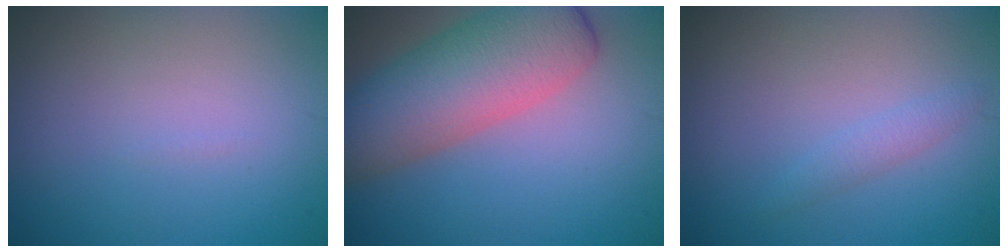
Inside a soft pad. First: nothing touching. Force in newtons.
{"total": 8.5, "press": 8.5, "slide": 0.3}
{"total": 1.1, "press": 1.1, "slide": 0.1}